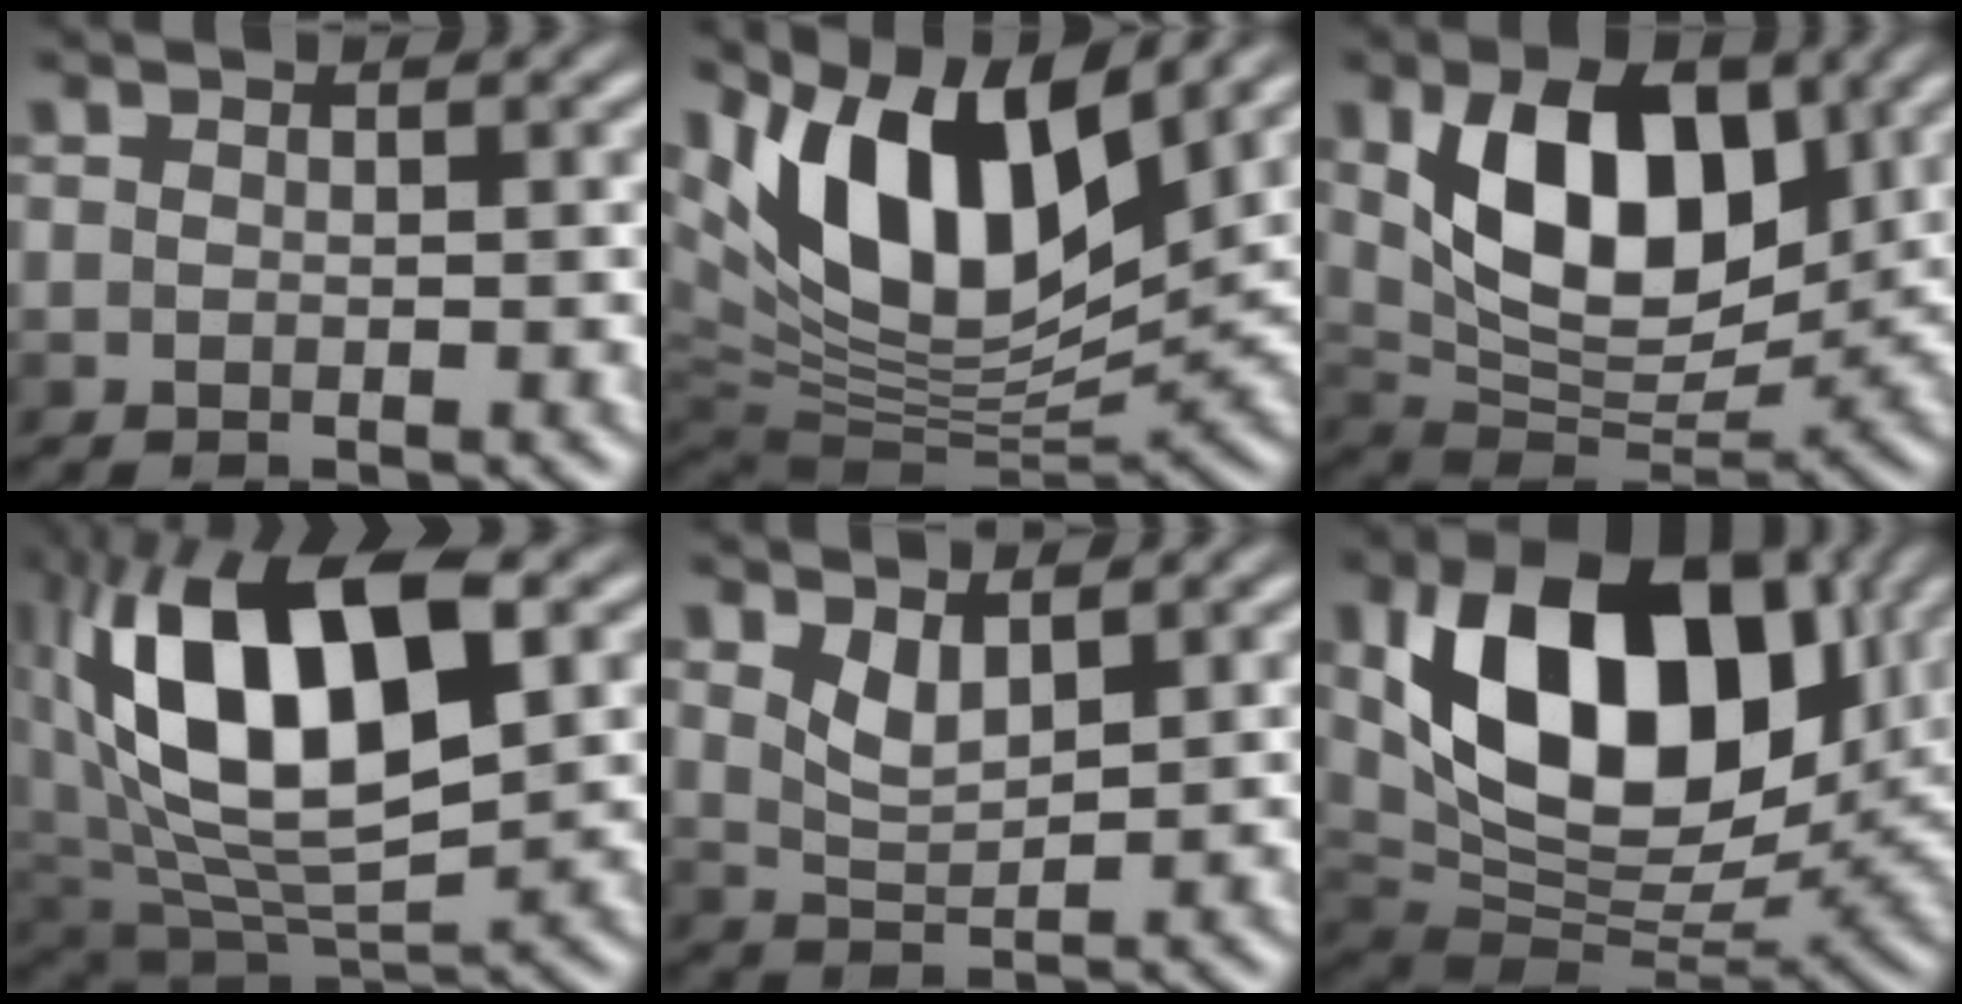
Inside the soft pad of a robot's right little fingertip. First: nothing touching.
{"total": 12.3, "force": [6.1, 5.2, 9.3], "torque": [-0.173, 0.025, 0.108]}
{"total": 9.4, "force": [2.2, 5.4, 7.4], "torque": [-0.127, -0.011, 0.038]}
{"total": 12.7, "force": [2.6, 6.4, 10.6], "torque": [-0.192, 0.014, 0.045]}
{"total": 1.8, "force": [0.9, 0.7, 1.4], "torque": [-0.038, -0.005, 0.020]}
{"total": 12.8, "force": [3.3, 7.9, 9.5], "torque": [-0.156, 0.005, 0.057]}